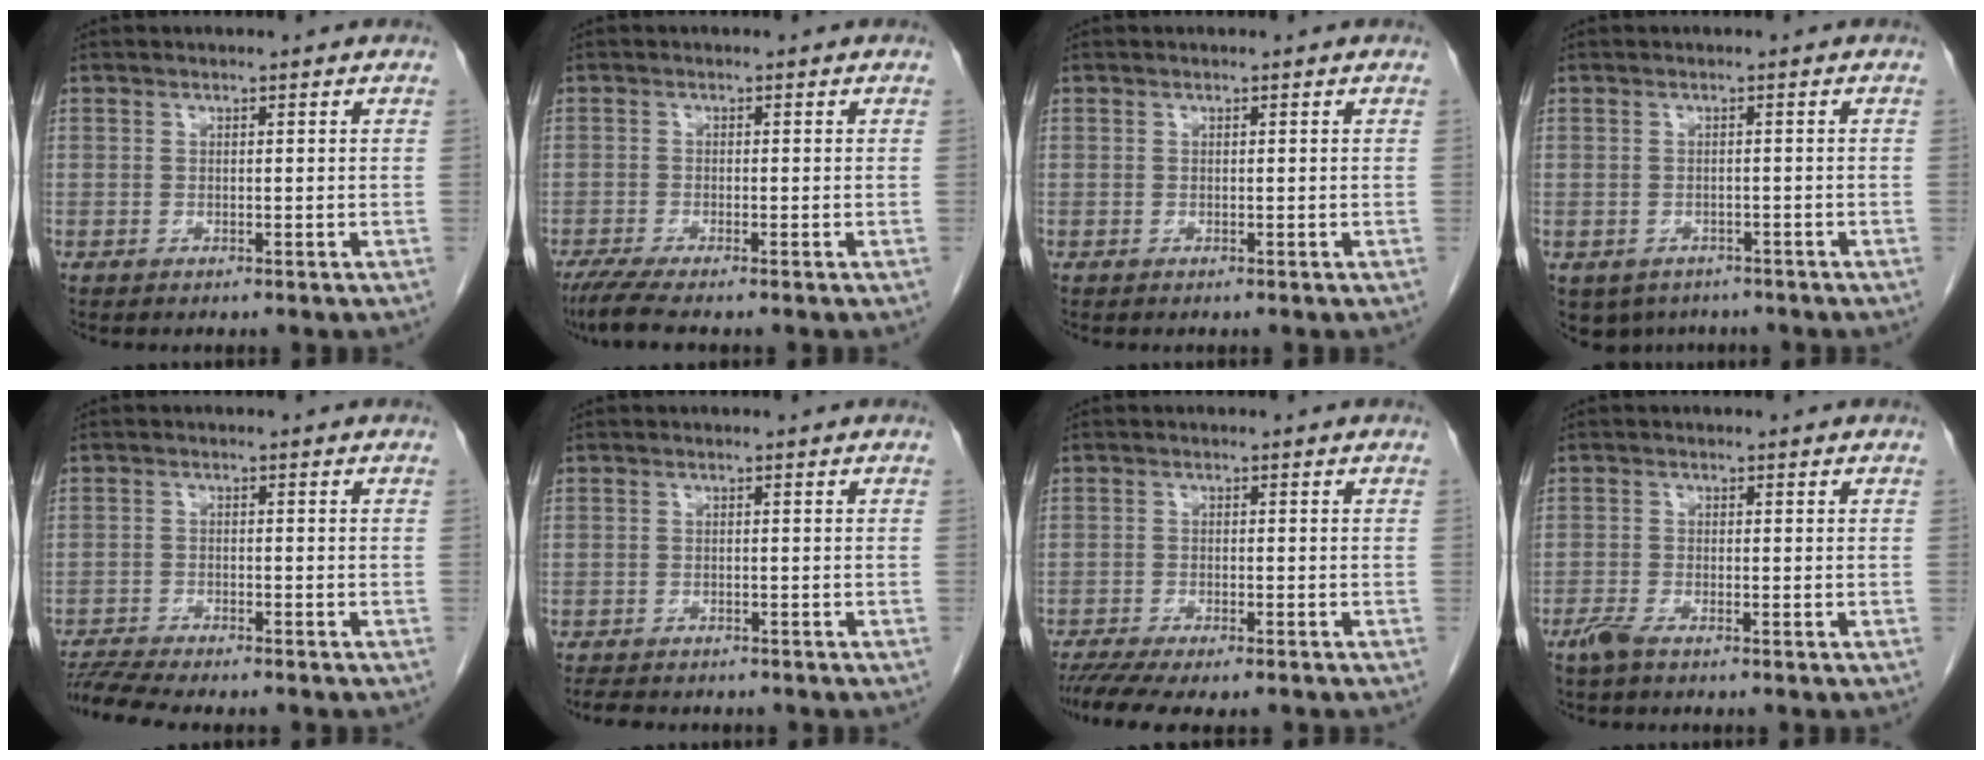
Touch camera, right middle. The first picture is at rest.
{"total": 4.3, "force": [-3.3, 0.0, 2.7], "torque": [-0.054, -0.013, -0.061]}
{"total": 0.0}
{"total": 5.2, "force": [-3.8, 3.5, 1.0], "torque": [-0.009, 0.004, -0.046]}
{"total": 7.8, "force": [-7.1, 0.4, 3.1], "torque": [-0.052, -0.008, -0.114]}
{"total": 5.9, "force": [-5.1, 1.9, 2.4], "torque": [-0.039, -0.007, -0.067]}
{"total": 9.7, "force": [-8.0, 2.0, 5.0], "torque": [-0.076, -0.008, -0.121]}
{"total": 2.1, "force": [-1.6, 0.3, 1.3], "torque": [-0.035, -0.004, -0.034]}